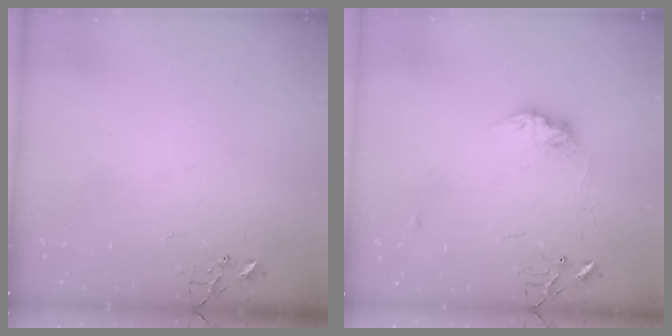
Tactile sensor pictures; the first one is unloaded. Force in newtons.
{"total": 9.4, "press": 9.3, "slide": 0.5}